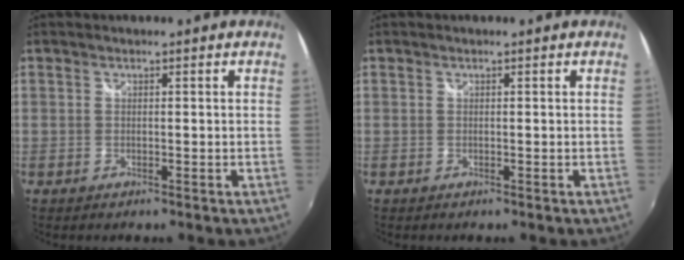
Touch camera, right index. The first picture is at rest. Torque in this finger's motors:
{"motor_torque": [0.00, 0.00, 0.00, 0.01]}